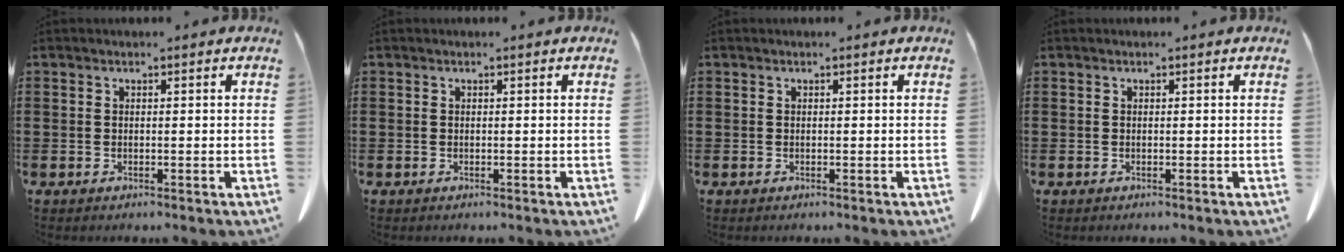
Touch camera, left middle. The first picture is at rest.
{"total": 0.0}
{"total": 0.0}
{"total": 0.0}